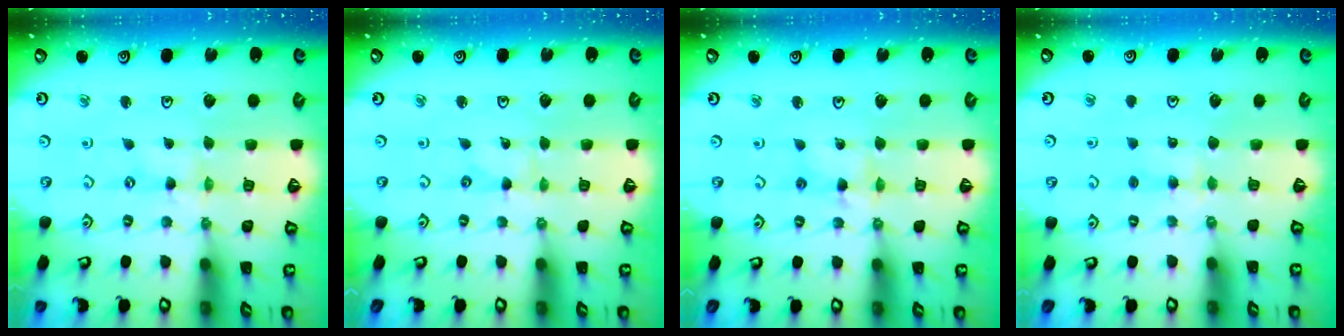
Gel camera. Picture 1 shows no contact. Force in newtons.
{"total": 0.0}
{"total": 4.7, "press": 4.6, "slide": 0.6}
{"total": 3.8, "press": 3.8, "slide": 0.5}